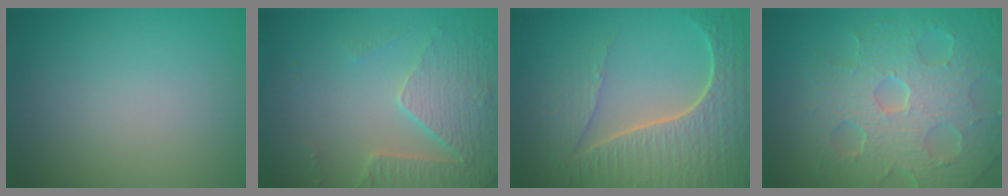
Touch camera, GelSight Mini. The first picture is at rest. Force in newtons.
{"total": 3.7, "press": 3.6, "slide": 0.8}
{"total": 7.7, "press": 5.7, "slide": 5.2}
{"total": 8.3, "press": 5.7, "slide": 6.0}